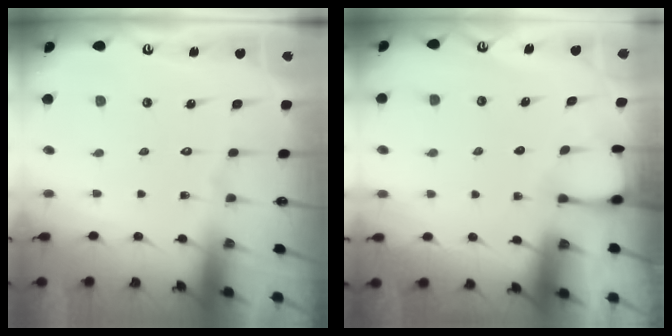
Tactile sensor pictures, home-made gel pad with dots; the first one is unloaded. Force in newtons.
{"total": 2.3, "press": 2.3, "slide": 0.3}